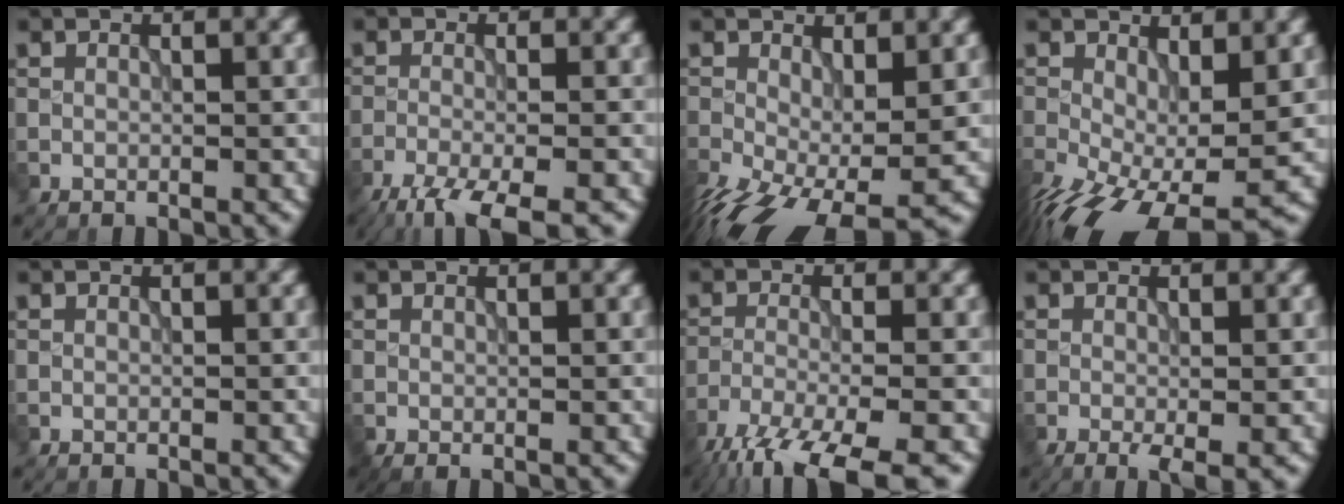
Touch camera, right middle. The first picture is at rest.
{"total": 6.1, "force": [-4.3, 1.3, 4.1], "torque": [-0.064, -0.016, -0.086]}
{"total": 11.2, "force": [-4.5, 5.1, 9.0], "torque": [-0.187, -0.050, -0.063]}
{"total": 12.6, "force": [-4.2, 5.8, 10.3], "torque": [-0.204, -0.046, -0.052]}
{"total": 0.0}
{"total": 0.6, "force": [0.1, 0.1, 0.5], "torque": [-0.009, -0.001, 0.000]}
{"total": 8.9, "force": [-6.3, 2.0, 6.0], "torque": [-0.109, -0.017, -0.121]}
{"total": 2.1, "force": [-0.6, 0.3, 2.0], "torque": [-0.034, -0.010, -0.009]}